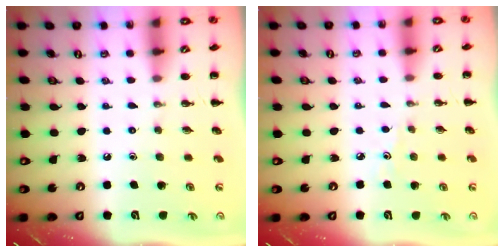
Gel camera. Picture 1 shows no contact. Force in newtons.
{"total": 2.2, "press": 2.0, "slide": 0.9}